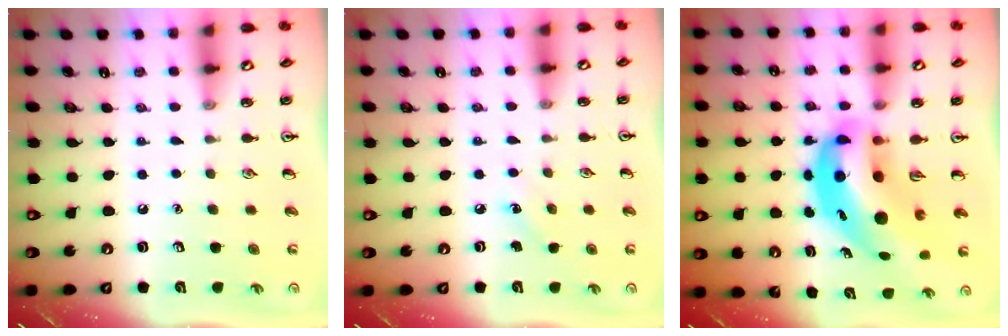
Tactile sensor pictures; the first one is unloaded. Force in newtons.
{"total": 4.9, "press": 4.6, "slide": 1.6}
{"total": 13.4, "press": 12.9, "slide": 3.7}